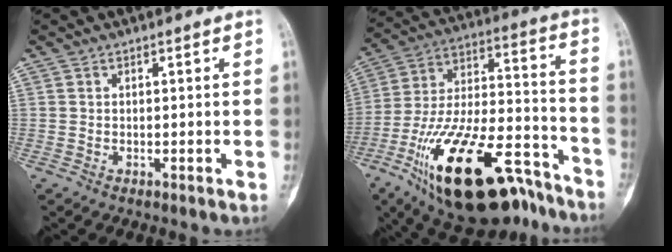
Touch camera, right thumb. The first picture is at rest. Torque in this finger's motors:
{"motor_torque": [3.15, 1.33, 1.69, -1.09, 0.57]}